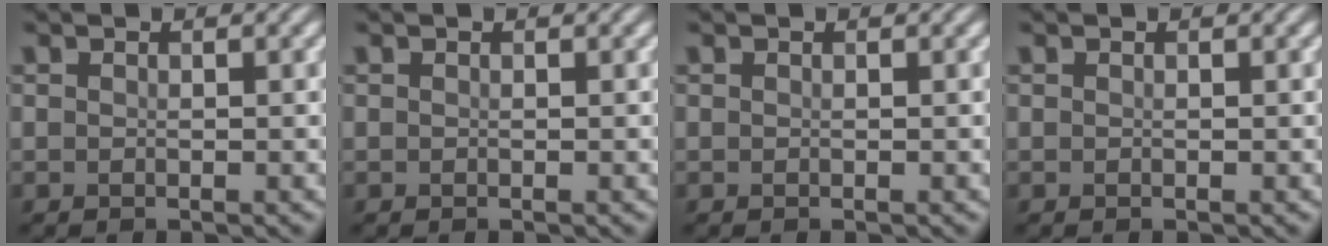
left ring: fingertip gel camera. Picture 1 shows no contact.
{"total": 0.0}
{"total": 0.0}
{"total": 0.0}